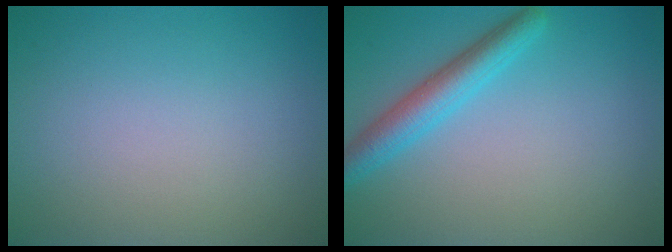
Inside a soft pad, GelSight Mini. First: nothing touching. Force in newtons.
{"total": 3.6, "press": 3.6, "slide": 0.1}